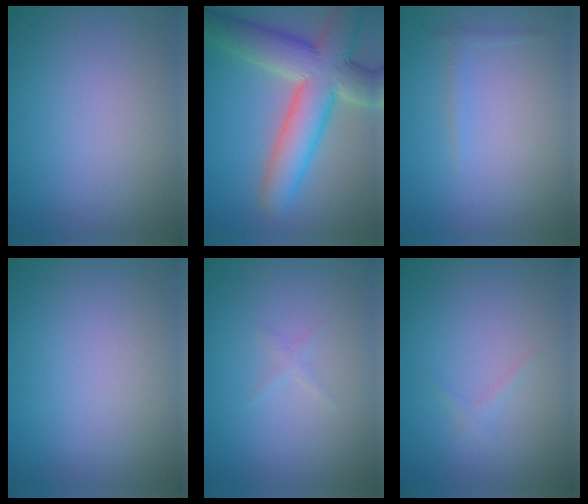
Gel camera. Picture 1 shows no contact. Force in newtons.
{"total": 10.2, "press": 10.2, "slide": 0.8}
{"total": 0.7, "press": 0.7, "slide": 0.1}
{"total": 0.0}
{"total": 0.5, "press": 0.5, "slide": 0.0}
{"total": 0.7, "press": 0.7, "slide": 0.0}